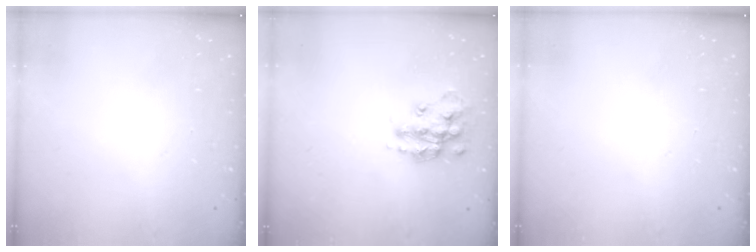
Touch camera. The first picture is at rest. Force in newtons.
{"total": 14.6, "press": 14.6, "slide": 0.8}
{"total": 0.0}